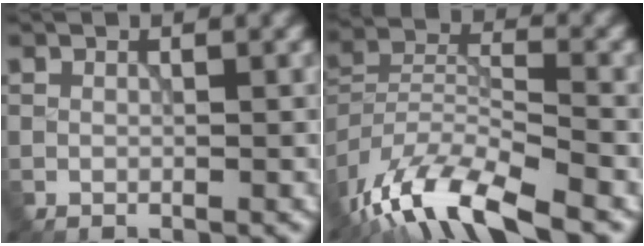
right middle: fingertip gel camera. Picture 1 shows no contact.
{"total": 11.8, "force": [-8.7, 3.4, 7.2], "torque": [-0.140, -0.005, -0.161]}